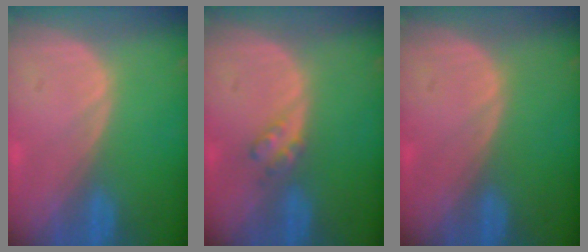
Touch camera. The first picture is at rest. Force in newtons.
{"total": 2.4, "press": 2.4, "slide": 0.2}
{"total": 0.0}